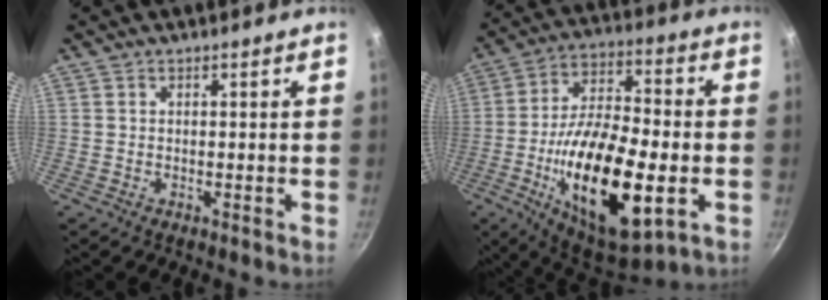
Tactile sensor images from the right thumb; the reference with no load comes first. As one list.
[{"total": 25.7, "force": [-6.3, 11.0, 22.4], "torque": [-0.376, 0.020, -0.100]}]